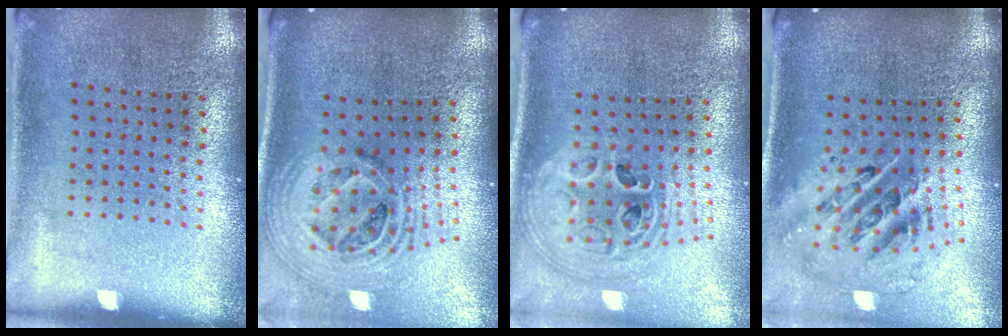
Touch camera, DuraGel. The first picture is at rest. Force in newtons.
{"total": 2.6, "press": 1.8, "slide": 1.9}
{"total": 2.7, "press": 2.0, "slide": 1.8}
{"total": 2.6, "press": 1.8, "slide": 2.0}